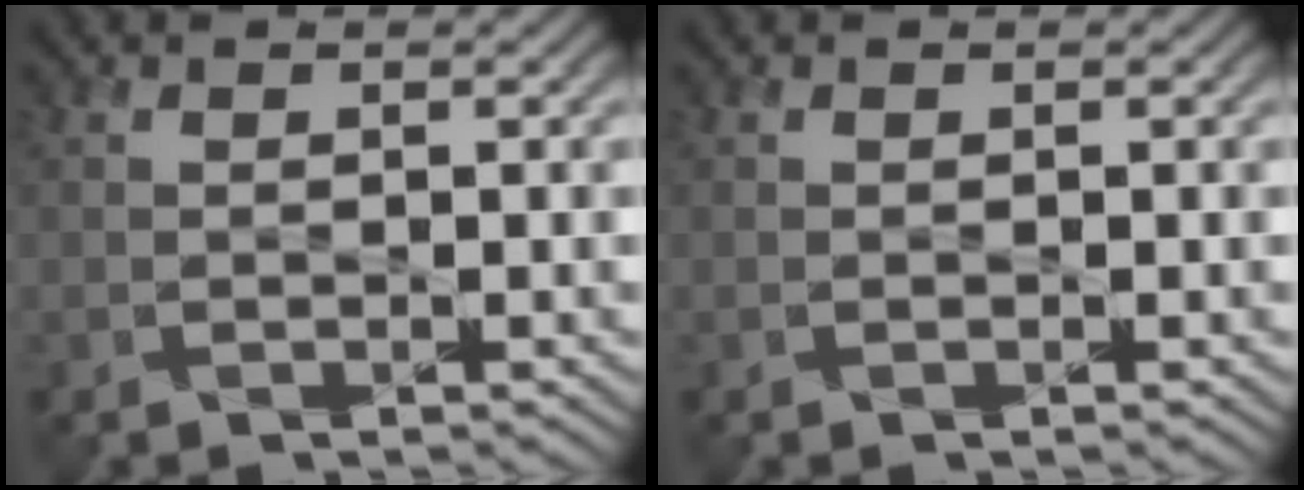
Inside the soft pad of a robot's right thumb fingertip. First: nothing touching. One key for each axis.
{"total": 0.0}